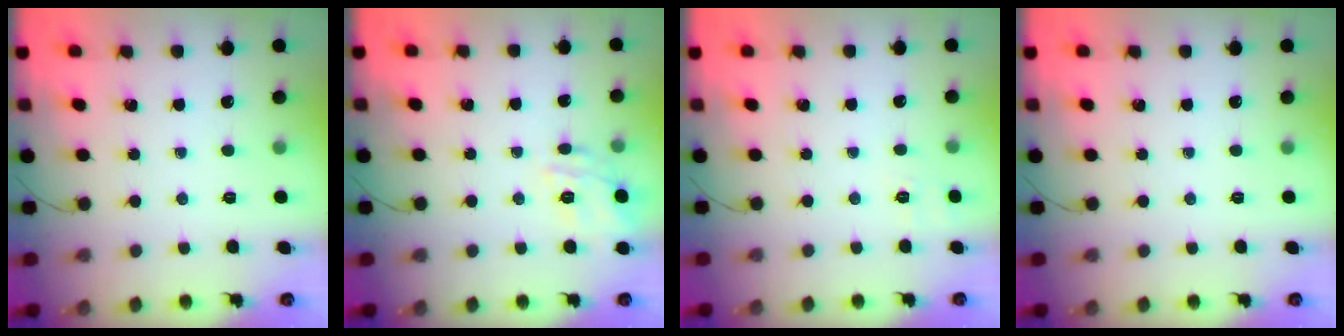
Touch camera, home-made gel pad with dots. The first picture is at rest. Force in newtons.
{"total": 11.9, "press": 11.9, "slide": 0.7}
{"total": 7.7, "press": 7.5, "slide": 2.0}
{"total": 0.0}